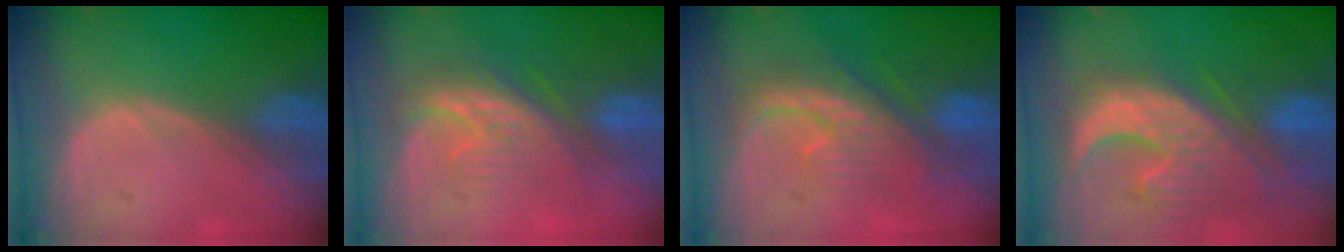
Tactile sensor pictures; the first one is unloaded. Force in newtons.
{"total": 7.4, "press": 7.0, "slide": 2.3}
{"total": 8.0, "press": 7.9, "slide": 1.1}
{"total": 12.8, "press": 11.2, "slide": 6.3}